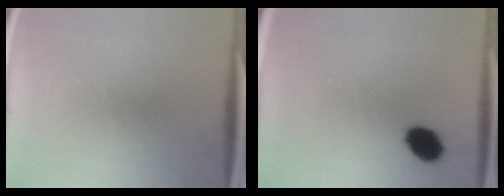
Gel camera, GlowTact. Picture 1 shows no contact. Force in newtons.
{"total": 6.7}